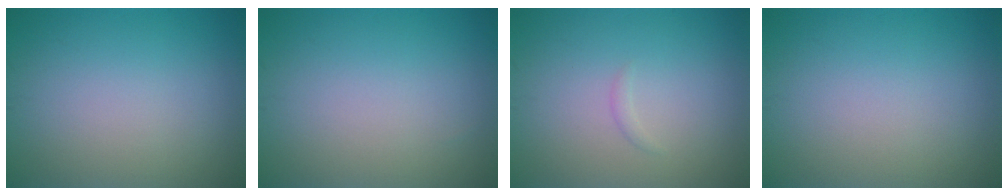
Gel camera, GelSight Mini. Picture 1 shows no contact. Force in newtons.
{"total": 0.0}
{"total": 0.5, "press": 0.5, "slide": 0.0}
{"total": 0.0}